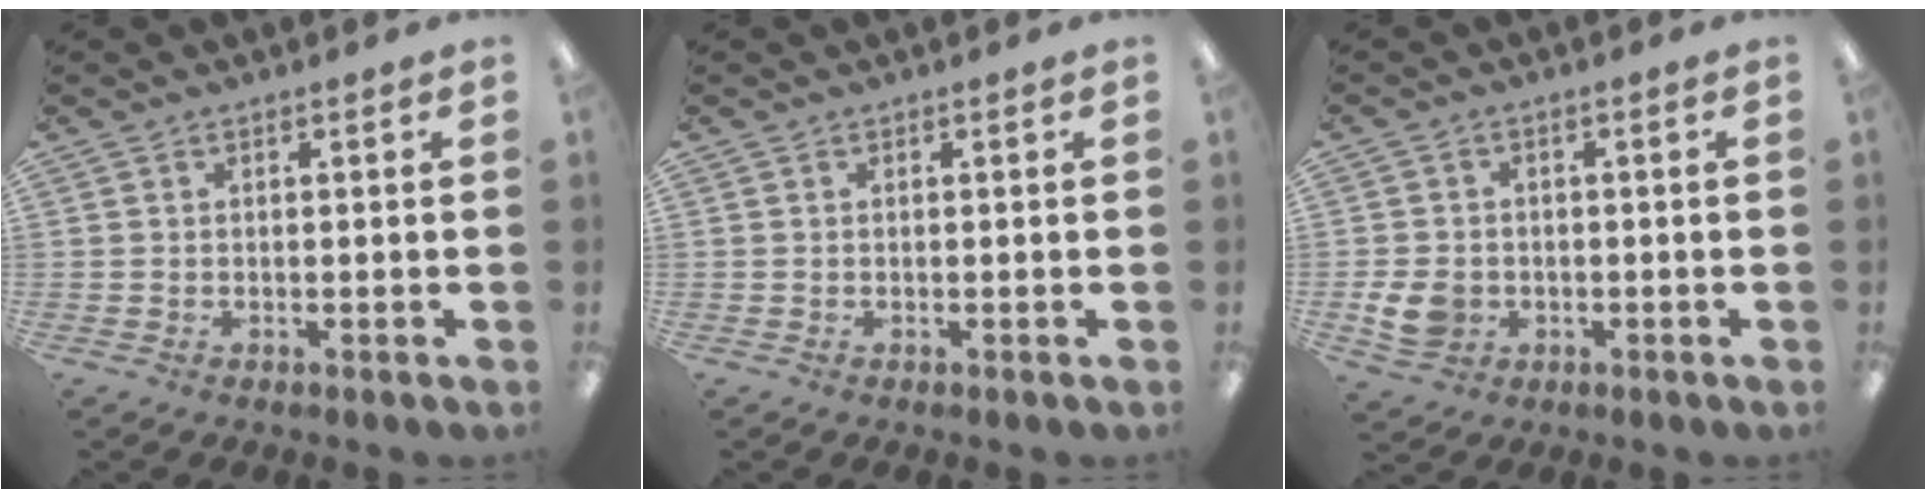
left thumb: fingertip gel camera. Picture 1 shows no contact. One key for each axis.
{"total": 0.0}
{"total": 6.0, "fx": -1.4, "fy": 4.8, "fz": 3.2, "tx": -0.073, "ty": 0.001, "tz": -0.027}